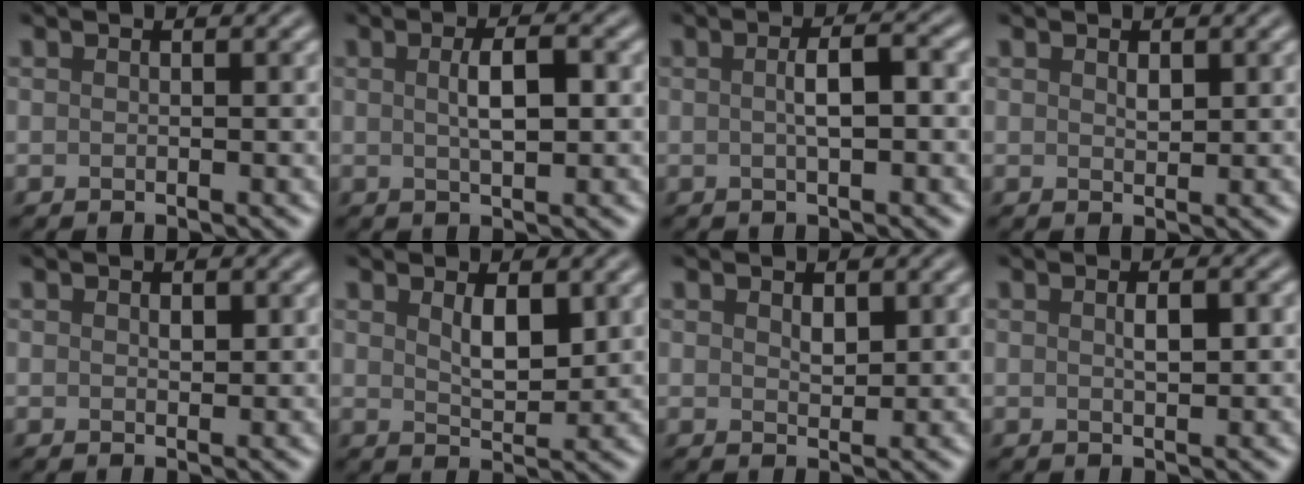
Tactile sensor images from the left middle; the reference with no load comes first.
{"total": 2.9, "force": [0.4, 0.8, 2.7], "torque": [-0.051, 0.004, 0.008]}
{"total": 2.7, "force": [0.0, 0.6, 2.6], "torque": [-0.045, 0.004, 0.001]}
{"total": 0.9, "force": [0.5, 0.5, 0.6], "torque": [-0.013, -0.002, 0.010]}
{"total": 0.7, "force": [0.3, 0.4, 0.5], "torque": [-0.009, -0.002, 0.004]}
{"total": 2.6, "force": [1.1, 1.1, 2.1], "torque": [-0.038, -0.005, 0.023]}
{"total": 1.3, "force": [0.6, 0.7, 0.8], "torque": [-0.014, -0.001, 0.015]}
{"total": 1.6, "force": [0.3, 0.5, 1.5], "torque": [-0.027, 0.001, 0.006]}